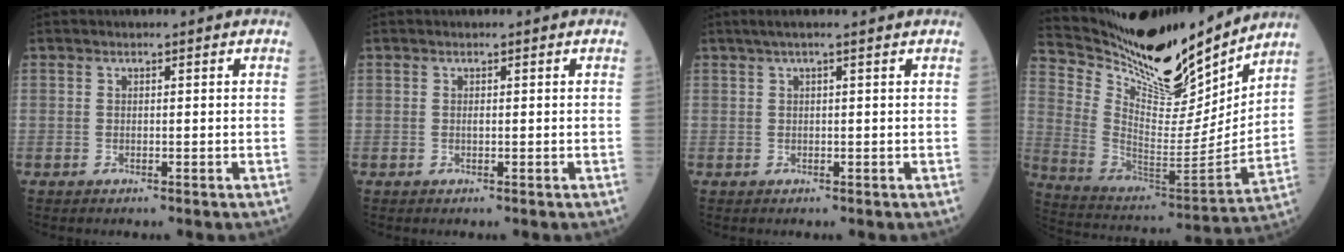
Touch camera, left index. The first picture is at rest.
{"total": 0.0}
{"total": 4.5, "force": [3.5, -0.5, 2.7], "torque": [-0.039, 0.028, 0.053]}
{"total": 20.4, "force": [18.5, 3.7, 7.8], "torque": [-0.152, -0.041, 0.314]}